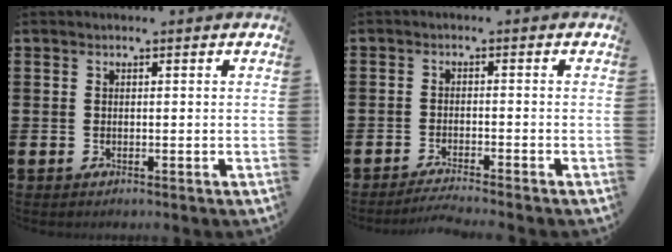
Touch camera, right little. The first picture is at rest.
{"total": 2.1, "force": [-2.0, -0.3, 0.5], "torque": [-0.008, 0.003, -0.039]}